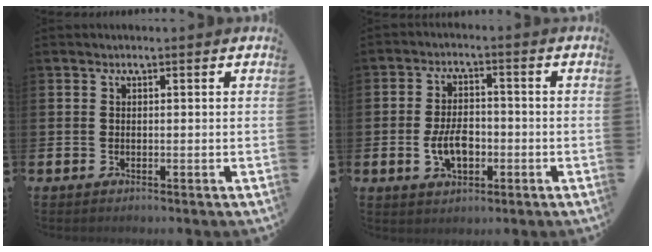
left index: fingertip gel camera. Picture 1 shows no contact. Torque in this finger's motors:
{"motor_torque": [1.16, 0.98, 0.18, 0.10]}